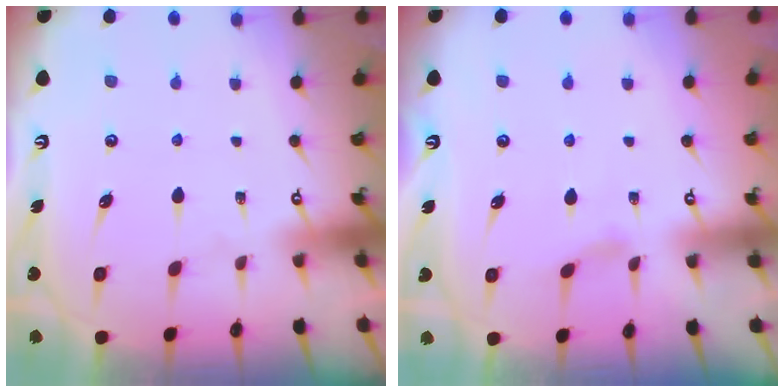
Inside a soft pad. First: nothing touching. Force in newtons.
{"total": 0.8, "press": 0.7, "slide": 0.3}